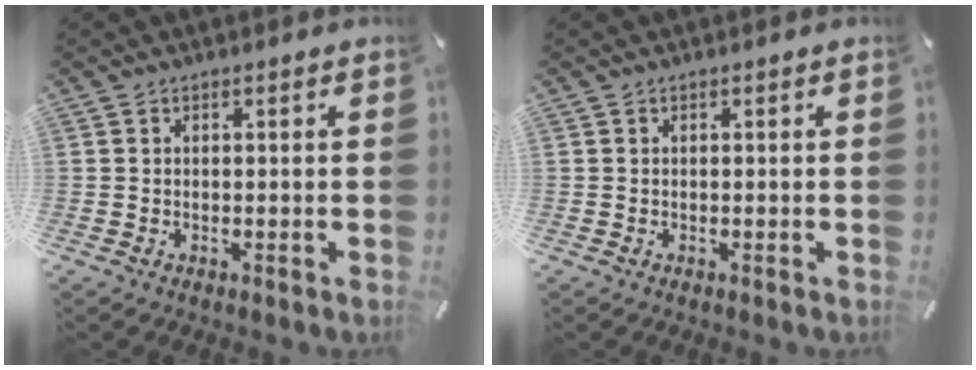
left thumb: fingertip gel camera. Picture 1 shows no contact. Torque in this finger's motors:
{"motor_torque": [0.00, 0.00, 0.00, 0.00, 0.00]}